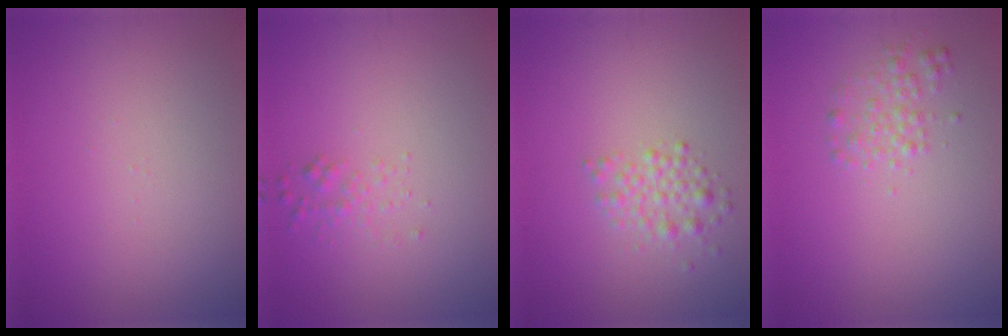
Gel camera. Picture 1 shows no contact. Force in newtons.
{"total": 1.1, "press": 1.1, "slide": 0.0}
{"total": 2.1, "press": 2.1, "slide": 0.0}
{"total": 1.6, "press": 1.6, "slide": 0.0}